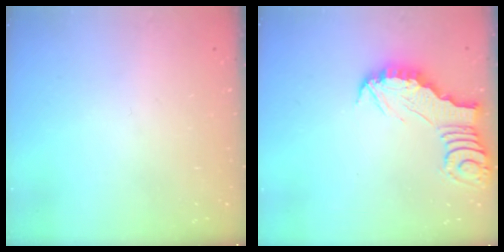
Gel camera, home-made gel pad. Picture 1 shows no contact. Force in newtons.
{"total": 2.7, "press": 2.7, "slide": 0.1}